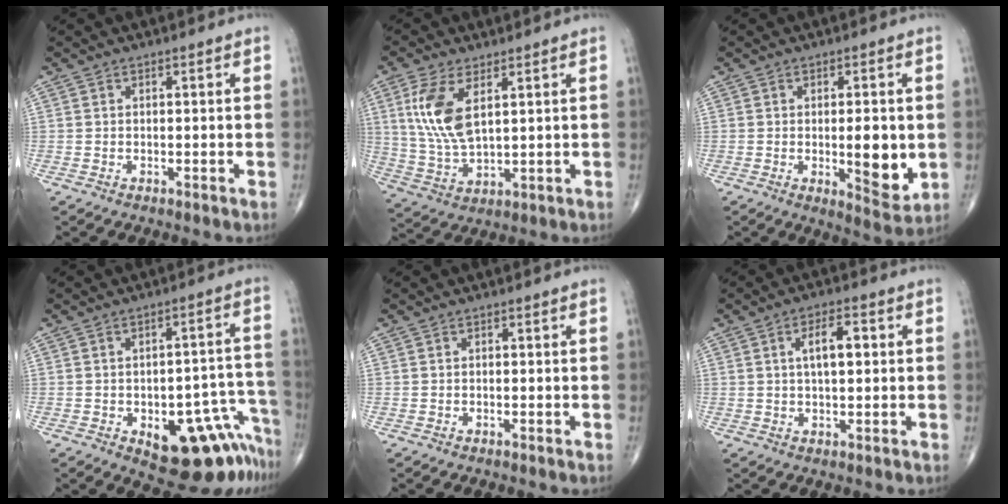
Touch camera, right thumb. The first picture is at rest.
{"total": 11.1, "force": [3.7, 5.1, 9.1], "torque": [-0.195, -0.011, 0.083]}
{"total": 8.6, "force": [-0.7, 3.0, 8.0], "torque": [-0.098, -0.017, -0.002]}
{"total": 15.8, "force": [-8.4, 7.2, 11.4], "torque": [-0.064, 0.079, -0.097]}
{"total": 0.0}
{"total": 6.2, "force": [1.2, 2.7, 5.4], "torque": [-0.085, 0.006, 0.017]}